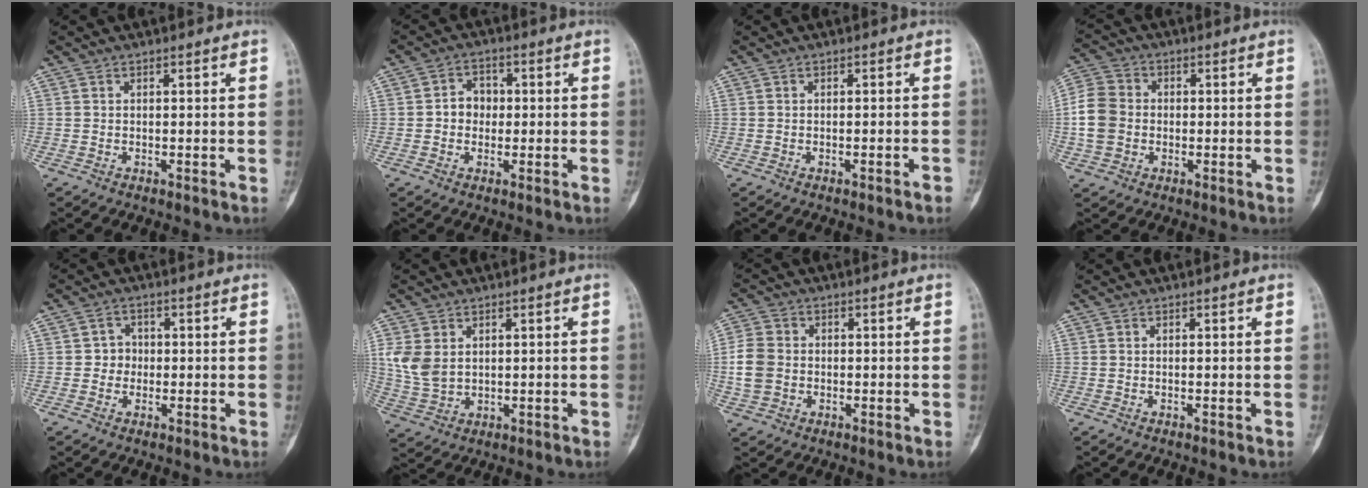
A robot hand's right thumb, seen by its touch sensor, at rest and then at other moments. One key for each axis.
{"total": 4.4, "fx": -0.1, "fy": 3.8, "fz": 2.3, "tx": -0.013, "ty": 0.014, "tz": -0.010}
{"total": 1.3, "fx": -0.9, "fy": 0.1, "fz": 1.0, "tx": -0.017, "ty": 0.004, "tz": -0.006}
{"total": 8.1, "fx": -0.8, "fy": 6.8, "fz": 4.4, "tx": -0.085, "ty": 0.019, "tz": -0.025}
{"total": 2.9, "fx": -0.3, "fy": 2.7, "fz": 0.9, "tx": 0.010, "ty": 0.010, "tz": -0.012}
{"total": 6.6, "fx": 1.7, "fy": 4.8, "fz": 4.1, "tx": -0.079, "ty": -0.005, "tz": 0.046}
{"total": 6.6, "fx": -0.6, "fy": 5.4, "fz": 3.7, "tx": -0.077, "ty": 0.009, "tz": -0.017}
{"total": 0.0}